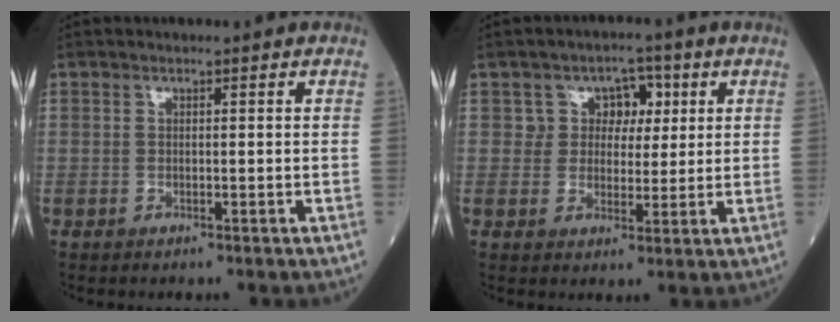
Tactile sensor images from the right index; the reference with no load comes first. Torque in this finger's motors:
{"motor_torque": [0.00, 0.05, 0.05, 0.02]}